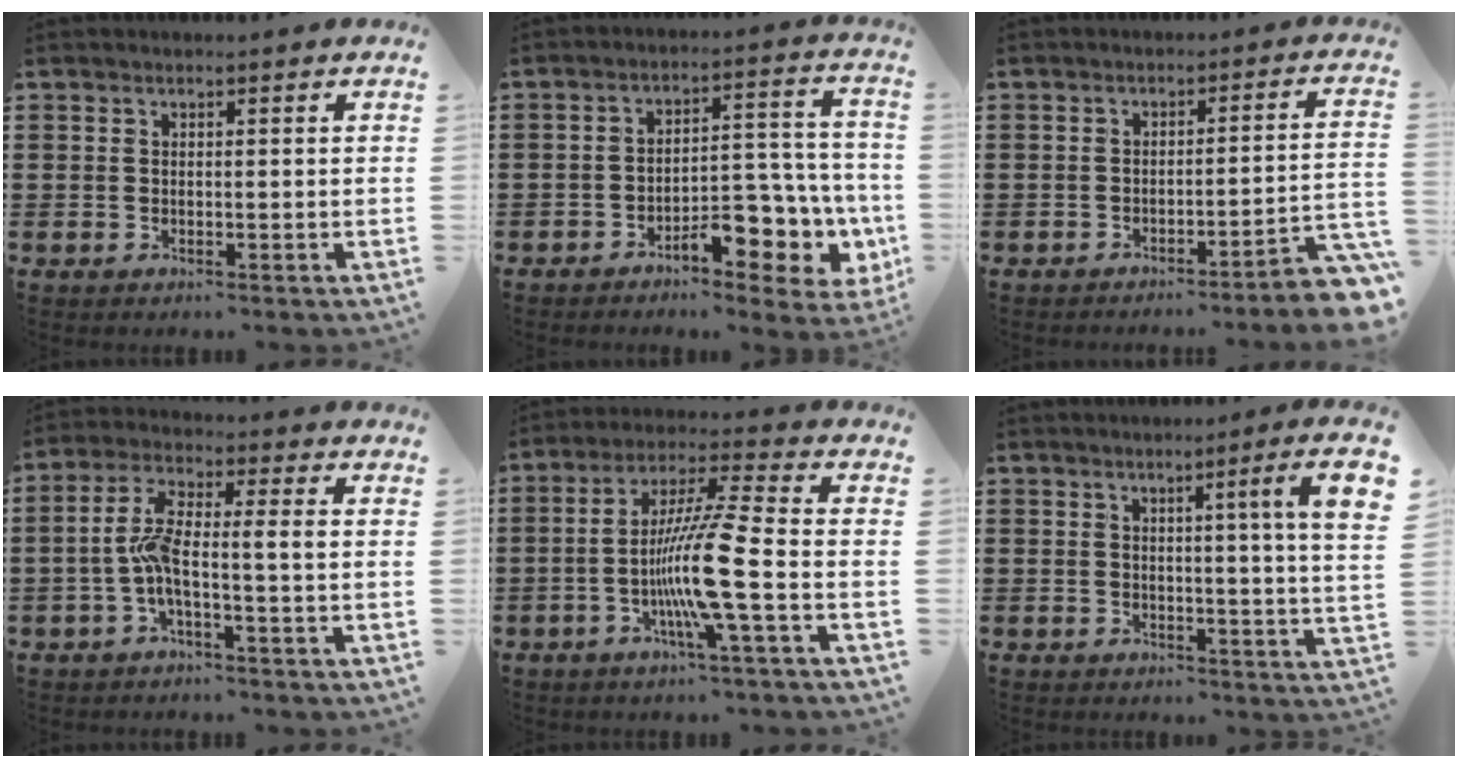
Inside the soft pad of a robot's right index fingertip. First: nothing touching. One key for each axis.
{"total": 8.3, "fx": -4.8, "fy": 3.8, "fz": 5.6, "tx": -0.062, "ty": -0.002, "tz": -0.088}
{"total": 3.8, "fx": -3.1, "fy": -0.4, "fz": 2.1, "tx": -0.039, "ty": -0.018, "tz": -0.065}
{"total": 6.8, "fx": -1.3, "fy": 1.1, "fz": 6.5, "tx": -0.137, "ty": -0.003, "tz": -0.032}
{"total": 11.5, "fx": -3.3, "fy": -0.4, "fz": 11.1, "tx": -0.224, "ty": -0.015, "tz": -0.072}
{"total": 6.5, "fx": 2.5, "fy": -0.9, "fz": 5.9, "tx": -0.100, "ty": -0.010, "tz": 0.035}